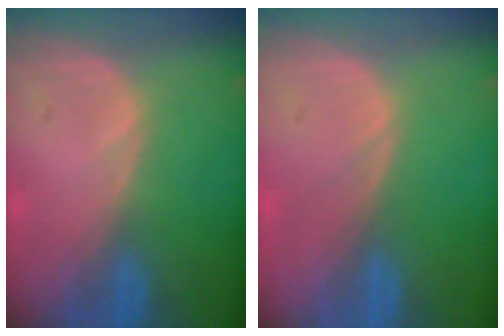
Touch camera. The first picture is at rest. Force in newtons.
{"total": 0.0}